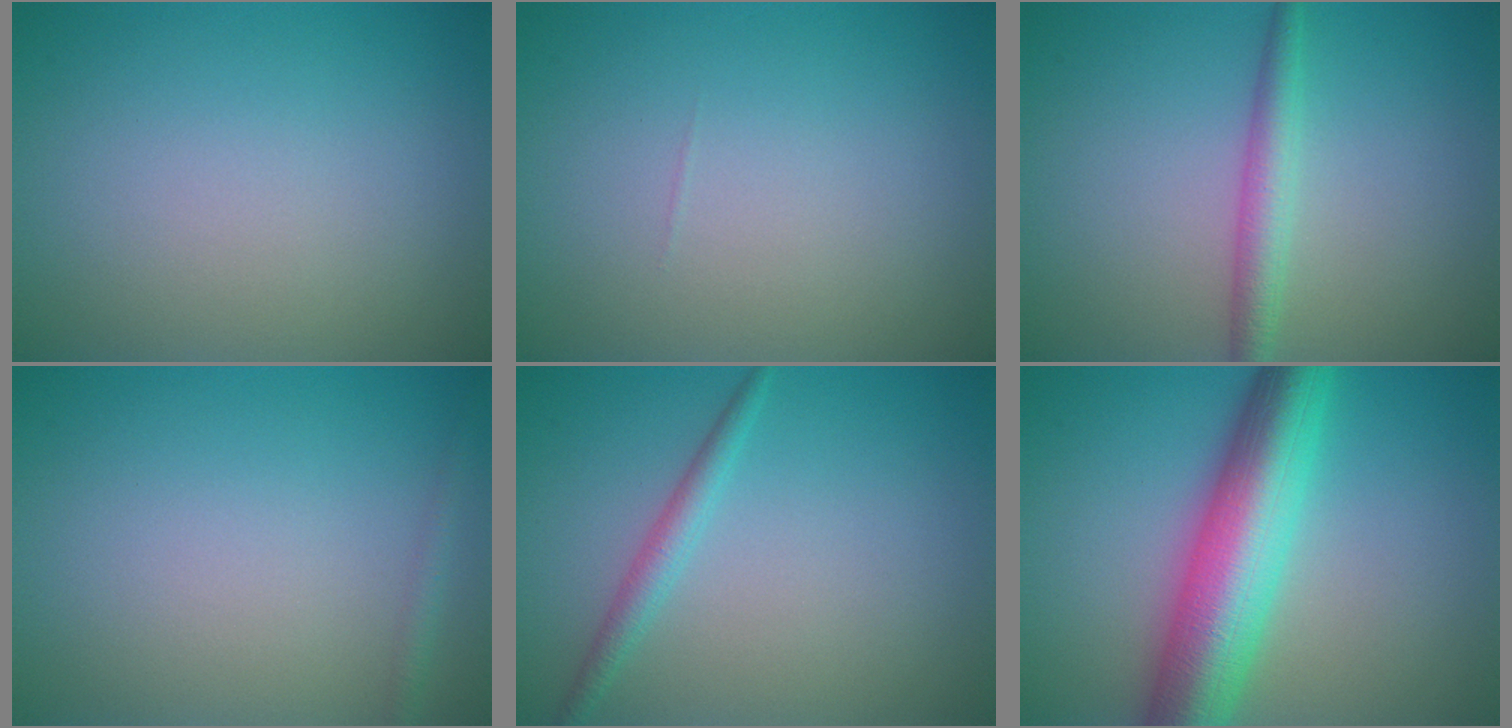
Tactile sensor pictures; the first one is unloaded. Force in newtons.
{"total": 0.0}
{"total": 2.5, "press": 2.5, "slide": 0.0}
{"total": 0.9, "press": 0.9, "slide": 0.1}
{"total": 1.8, "press": 1.8, "slide": 0.0}
{"total": 9.7, "press": 9.7, "slide": 0.4}